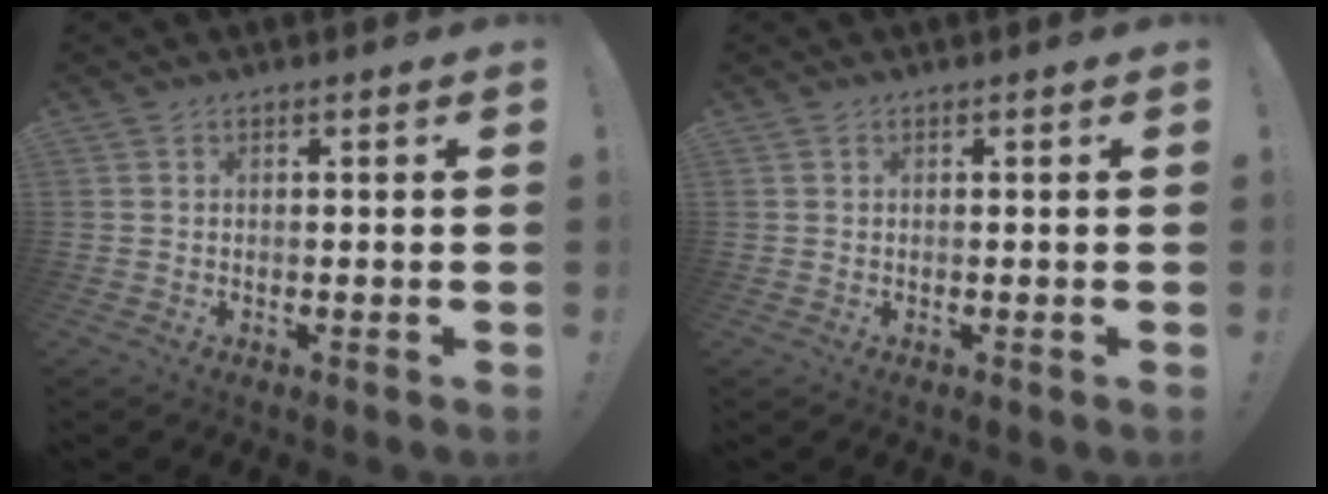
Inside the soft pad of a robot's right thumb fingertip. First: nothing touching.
{"total": 0.0}